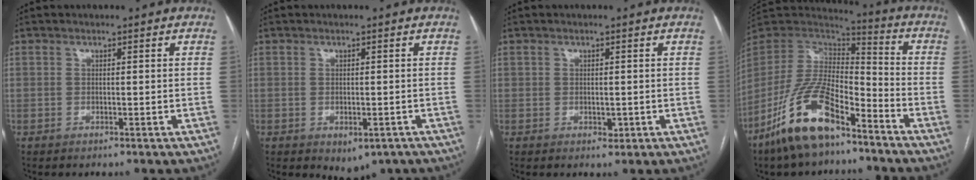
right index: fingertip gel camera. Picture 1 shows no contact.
{"total": 3.6, "force": [-2.0, 2.2, 2.1], "torque": [-0.016, -0.002, -0.016]}
{"total": 1.5, "force": [-0.2, 1.1, 1.0], "torque": [-0.012, -0.001, 0.001]}
{"total": 16.7, "force": [-10.7, 5.9, 11.3], "torque": [-0.226, 0.003, -0.201]}